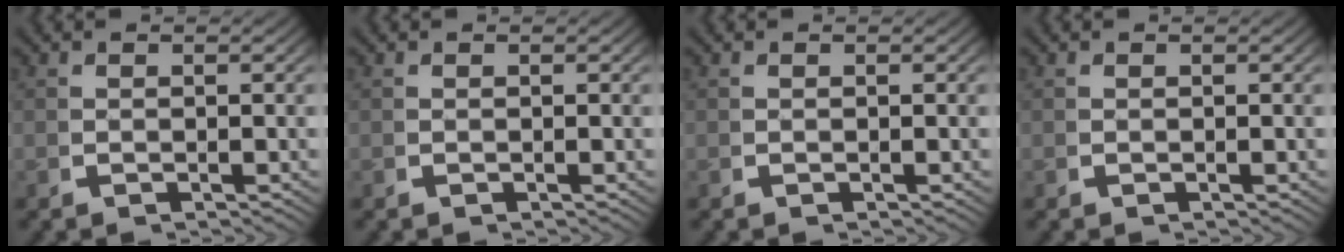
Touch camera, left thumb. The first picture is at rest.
{"total": 0.0}
{"total": 0.0}
{"total": 0.0}